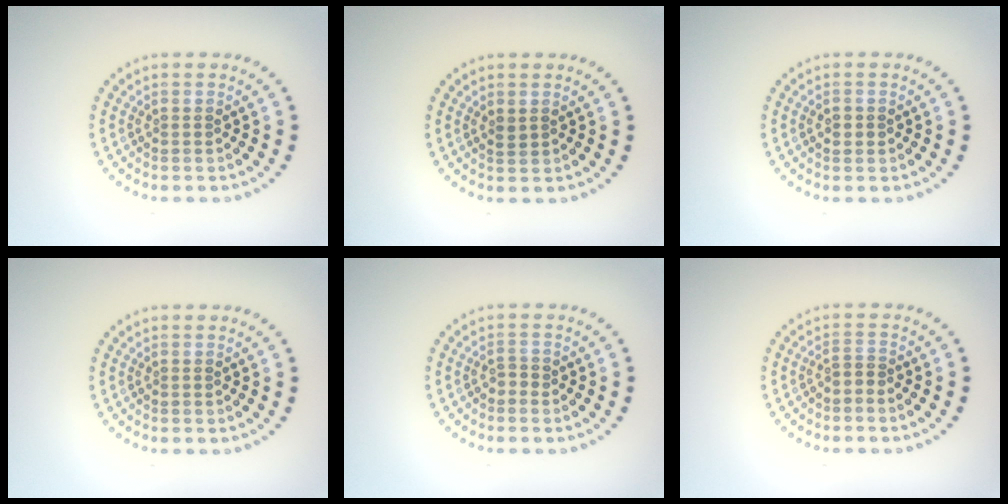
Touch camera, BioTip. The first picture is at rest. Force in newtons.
{"total": 0.8, "press": 0.8, "slide": 0.3}
{"total": 0.9, "press": 0.8, "slide": 0.3}
{"total": 0.0}
{"total": 0.9, "press": 0.8, "slide": 0.4}
{"total": 0.9, "press": 0.6, "slide": 0.6}